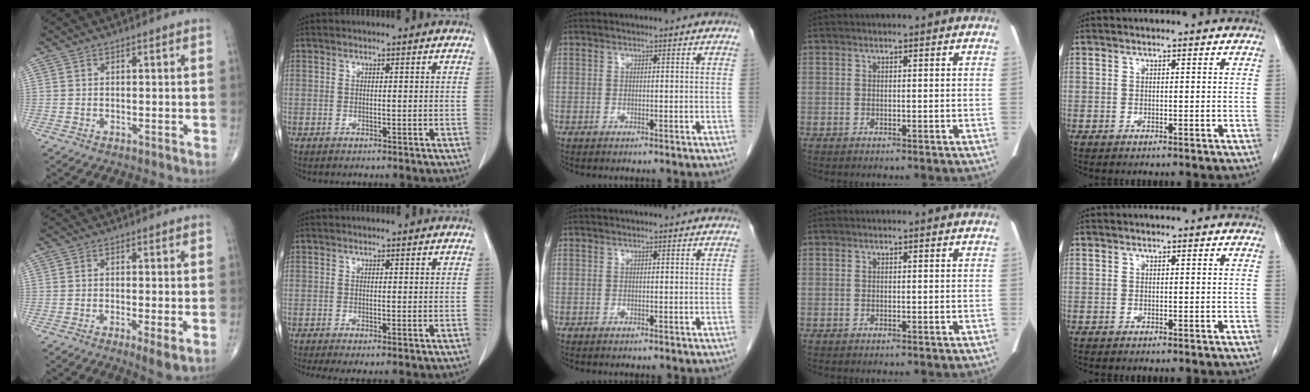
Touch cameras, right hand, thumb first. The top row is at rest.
{"thumb": {"total": 3.9, "force": [-1.2, 0.7, 3.7], "torque": [-0.068, -0.013, -0.024]}, "index": {"total": 2.3, "force": [-0.9, 0.5, 2.0], "torque": [-0.036, -0.007, -0.013]}}